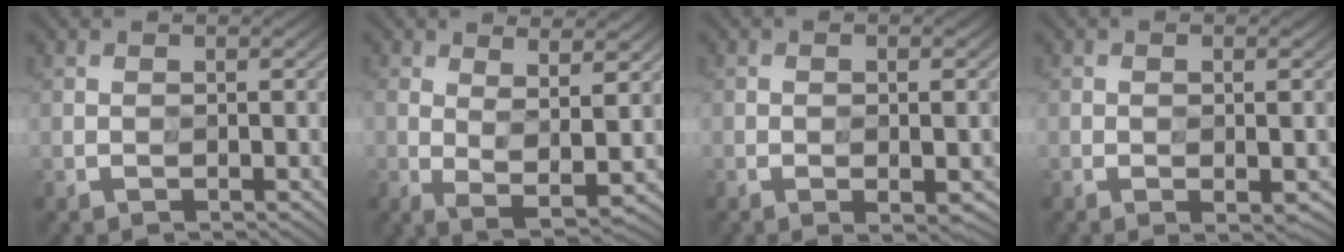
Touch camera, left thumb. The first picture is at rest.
{"total": 6.2, "force": [1.5, 2.0, 5.6], "torque": [-0.120, -0.012, 0.033]}
{"total": 2.9, "force": [-1.4, 0.8, 2.4], "torque": [-0.037, -0.006, -0.017]}
{"total": 2.0, "force": [-0.8, 0.4, 1.8], "torque": [-0.029, -0.005, -0.009]}